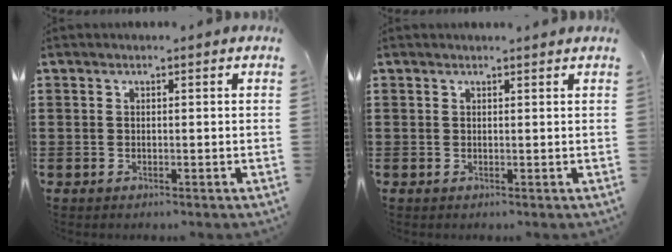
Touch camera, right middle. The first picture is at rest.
{"total": 0.5, "force": [0.5, 0.0, 0.1], "torque": [-0.004, 0.000, 0.010]}